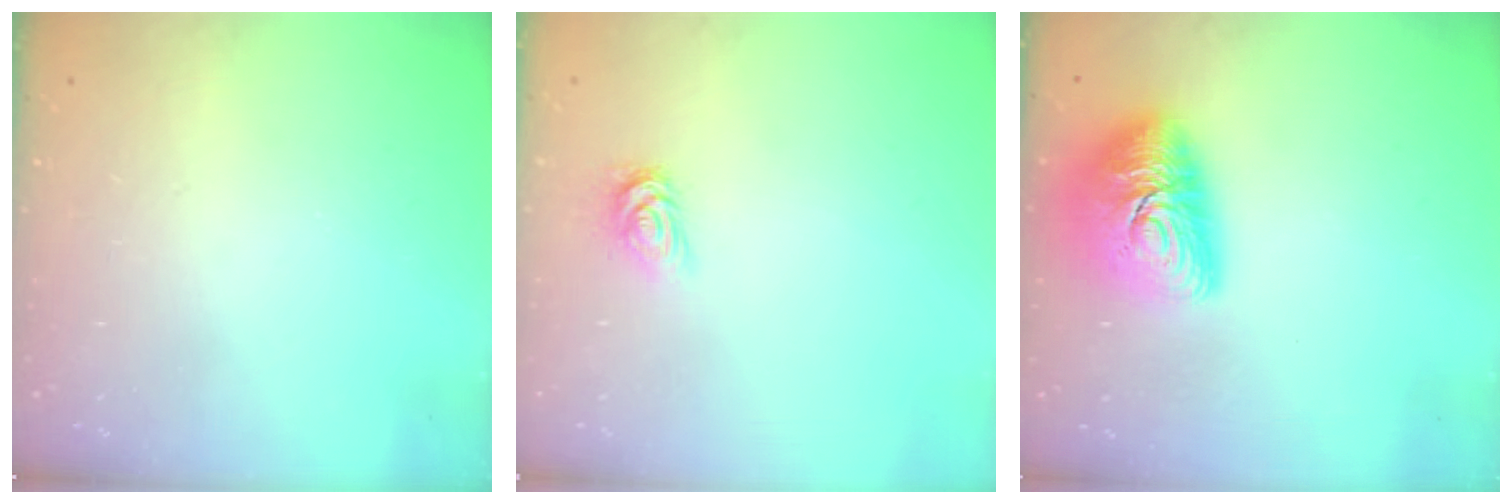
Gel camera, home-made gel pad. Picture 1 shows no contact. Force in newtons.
{"total": 2.5, "press": 2.5, "slide": 0.4}
{"total": 15.8, "press": 15.8, "slide": 1.0}